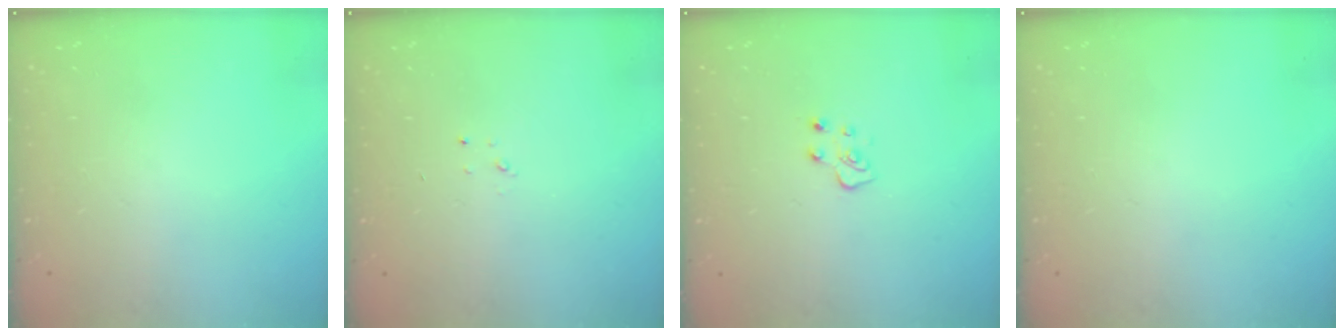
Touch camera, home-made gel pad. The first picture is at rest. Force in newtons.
{"total": 1.5, "press": 1.5, "slide": 0.2}
{"total": 5.4, "press": 5.4, "slide": 0.4}
{"total": 0.0}